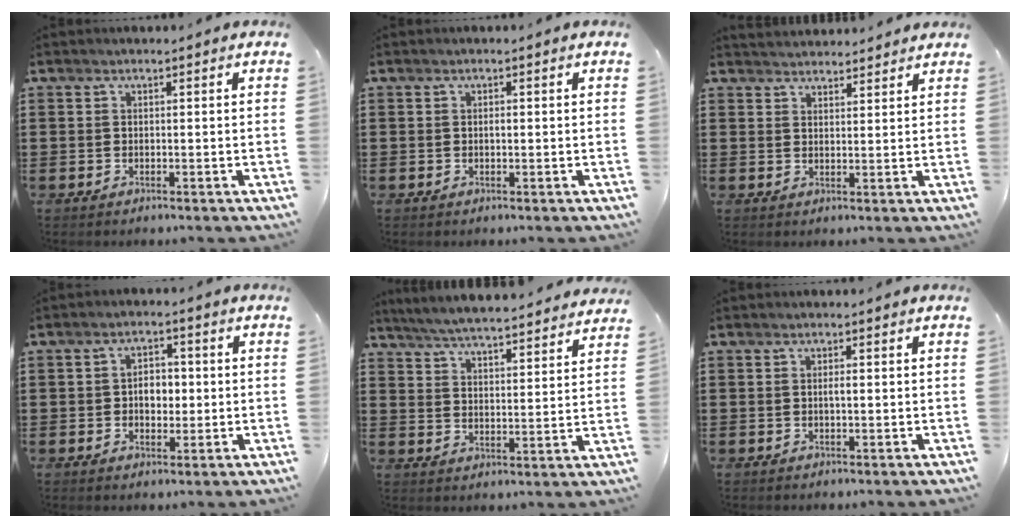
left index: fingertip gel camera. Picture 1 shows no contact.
{"total": 0.7, "force": [0.0, 0.3, 0.7], "torque": [-0.016, -0.001, 0.000]}
{"total": 2.5, "force": [2.5, 0.1, -0.3], "torque": [-0.002, -0.006, 0.048]}
{"total": 3.8, "force": [-0.4, 2.5, 2.8], "torque": [-0.053, 0.005, -0.013]}
{"total": 5.3, "force": [5.1, -0.5, 1.1], "torque": [-0.046, -0.037, 0.088]}
{"total": 1.1, "force": [0.0, 0.3, 1.1], "torque": [-0.022, 0.000, 0.000]}